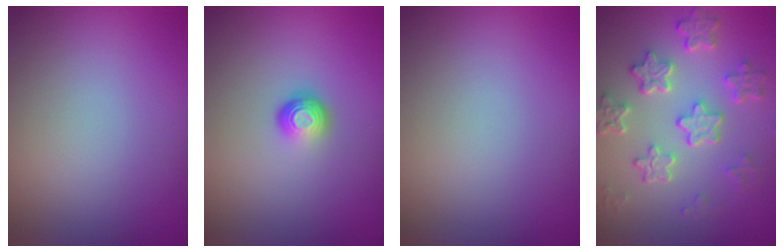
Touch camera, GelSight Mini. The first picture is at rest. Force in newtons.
{"total": 1.8, "press": 1.2, "slide": 1.3}
{"total": 0.0}
{"total": 5.3, "press": 4.1, "slide": 3.4}